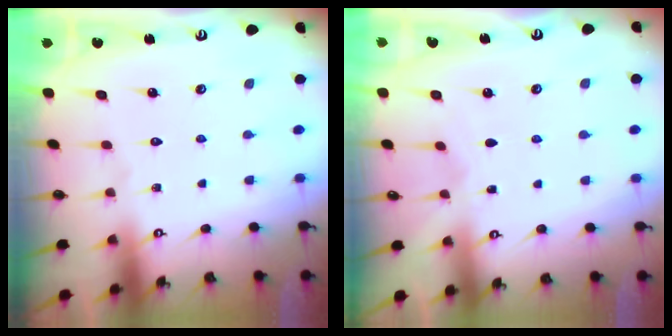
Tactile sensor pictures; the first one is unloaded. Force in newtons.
{"total": 2.6, "press": 2.5, "slide": 0.4}